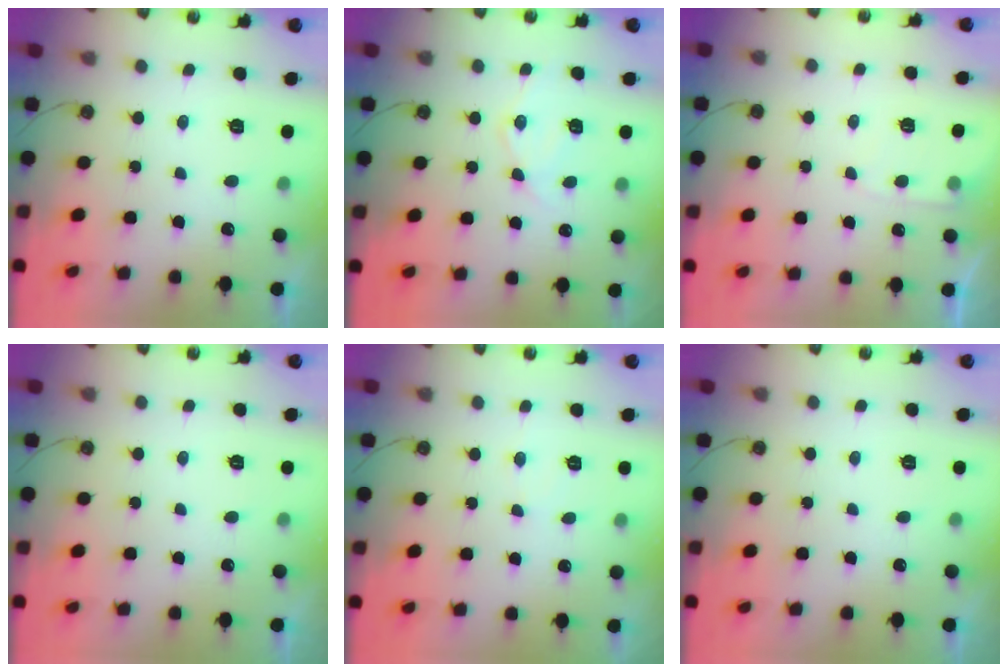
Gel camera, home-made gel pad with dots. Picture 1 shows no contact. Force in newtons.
{"total": 9.1, "press": 9.1, "slide": 0.7}
{"total": 3.7, "press": 3.6, "slide": 0.4}
{"total": 0.0}
{"total": 4.2, "press": 4.1, "slide": 0.6}
{"total": 0.0}